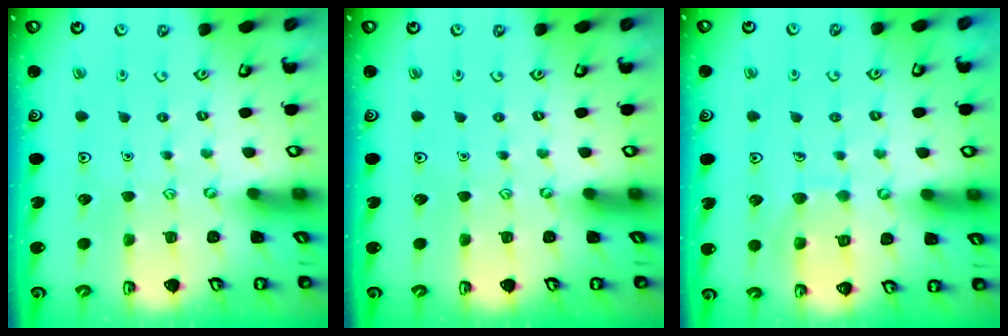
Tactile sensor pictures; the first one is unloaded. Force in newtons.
{"total": 0.0}
{"total": 6.8, "press": 6.8, "slide": 0.6}